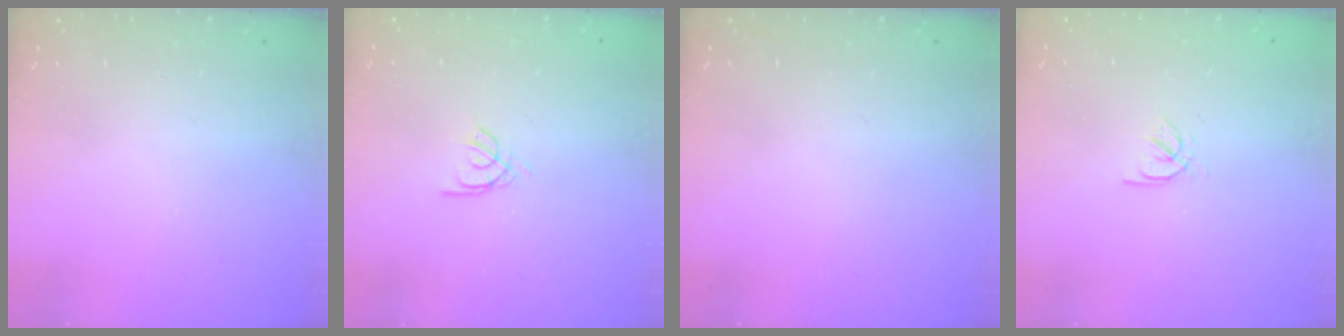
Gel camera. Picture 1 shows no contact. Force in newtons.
{"total": 2.2, "press": 2.2, "slide": 0.2}
{"total": 0.0}
{"total": 2.3, "press": 2.2, "slide": 0.3}